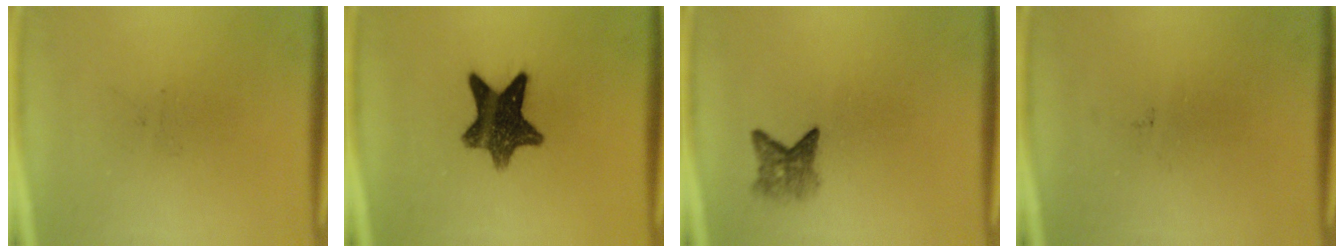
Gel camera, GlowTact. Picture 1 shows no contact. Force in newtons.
{"total": 10.7}
{"total": 3.0}
{"total": 0.0}